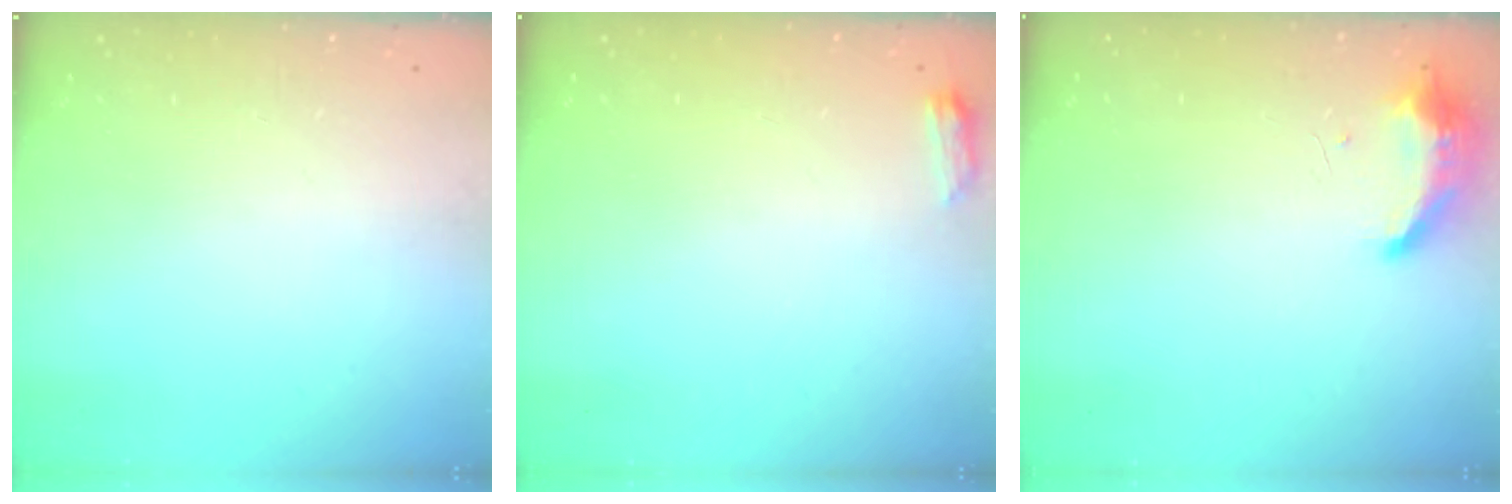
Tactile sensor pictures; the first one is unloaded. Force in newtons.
{"total": 3.3, "press": 3.2, "slide": 0.5}
{"total": 18.6, "press": 10.8, "slide": 15.1}